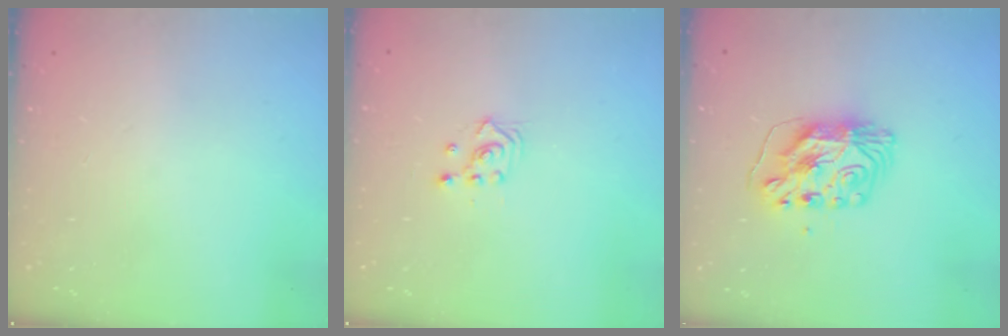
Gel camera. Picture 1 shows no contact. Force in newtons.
{"total": 2.5, "press": 2.5, "slide": 0.3}
{"total": 9.2, "press": 9.2, "slide": 0.9}